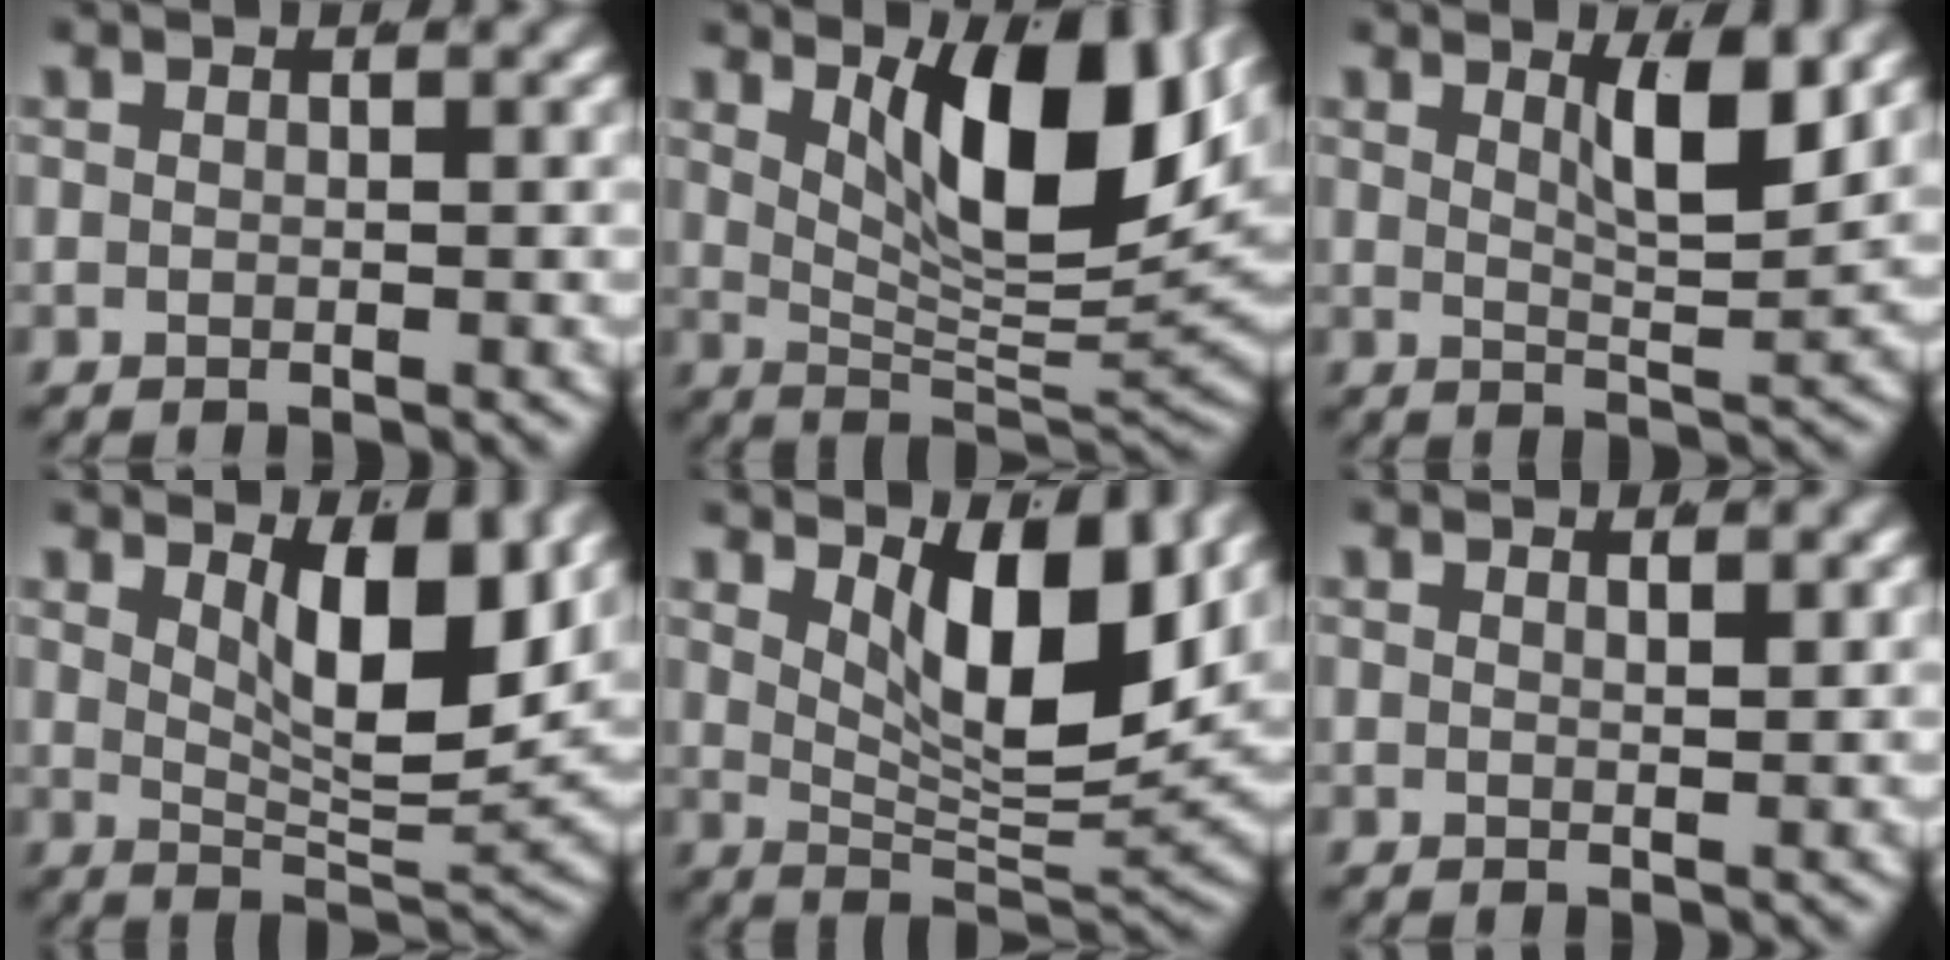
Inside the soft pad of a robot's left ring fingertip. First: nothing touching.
{"total": 11.3, "force": [4.4, 4.1, 9.6], "torque": [-0.147, -0.008, 0.075]}
{"total": 4.1, "force": [2.3, 0.4, 3.3], "torque": [-0.059, -0.021, 0.048]}
{"total": 7.5, "force": [3.4, 2.0, 6.4], "torque": [-0.095, -0.021, 0.064]}
{"total": 9.3, "force": [4.2, 3.1, 7.6], "torque": [-0.123, -0.015, 0.071]}
{"total": 0.9, "force": [0.7, -0.5, 0.3], "torque": [-0.001, -0.008, 0.017]}